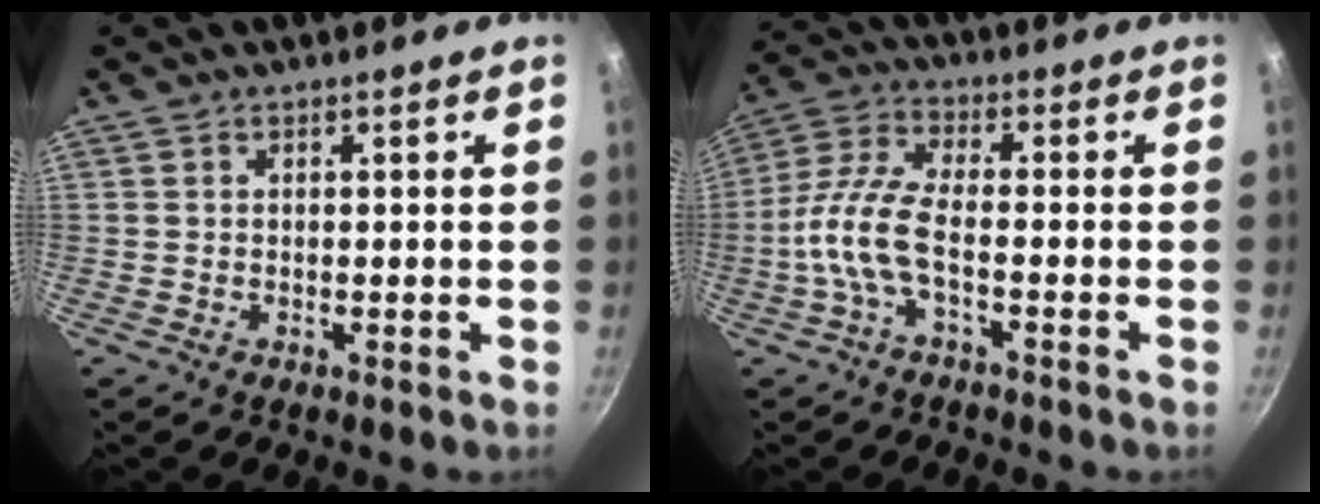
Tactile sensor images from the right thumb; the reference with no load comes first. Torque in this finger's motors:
{"motor_torque": [2.43, 1.56, 1.43, -1.34, 0.55]}